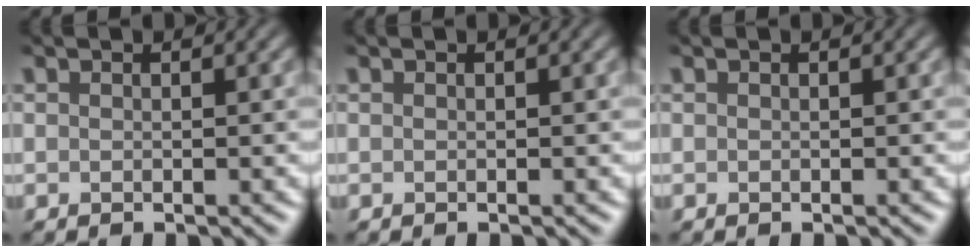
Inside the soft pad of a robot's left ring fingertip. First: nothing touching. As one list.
[{"total": 0.0}, {"total": 0.0}]